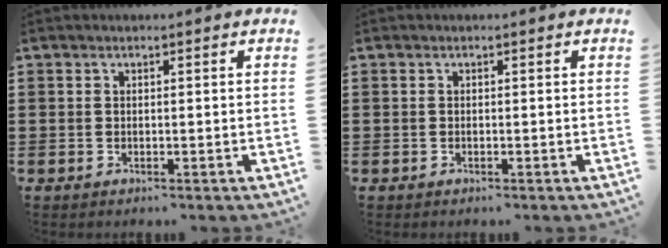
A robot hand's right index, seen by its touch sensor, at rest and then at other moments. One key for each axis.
{"total": 0.0}